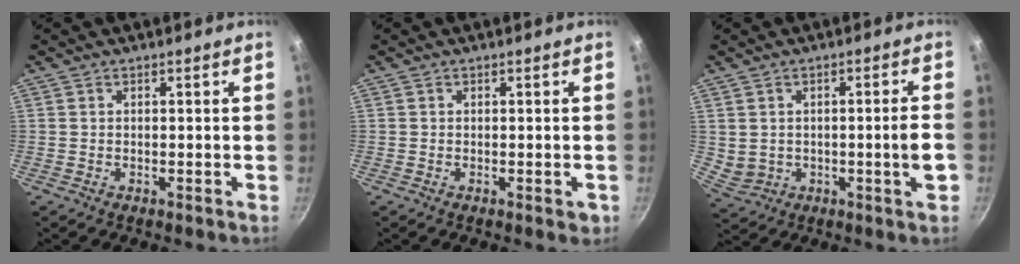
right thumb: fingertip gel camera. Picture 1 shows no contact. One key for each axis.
{"total": 1.5, "fx": -0.4, "fy": 0.6, "fz": 1.3, "tx": -0.014, "ty": -0.001, "tz": -0.007}
{"total": 6.3, "fx": -0.2, "fy": 2.2, "fz": 5.9, "tx": -0.094, "ty": 0.008, "tz": 0.017}